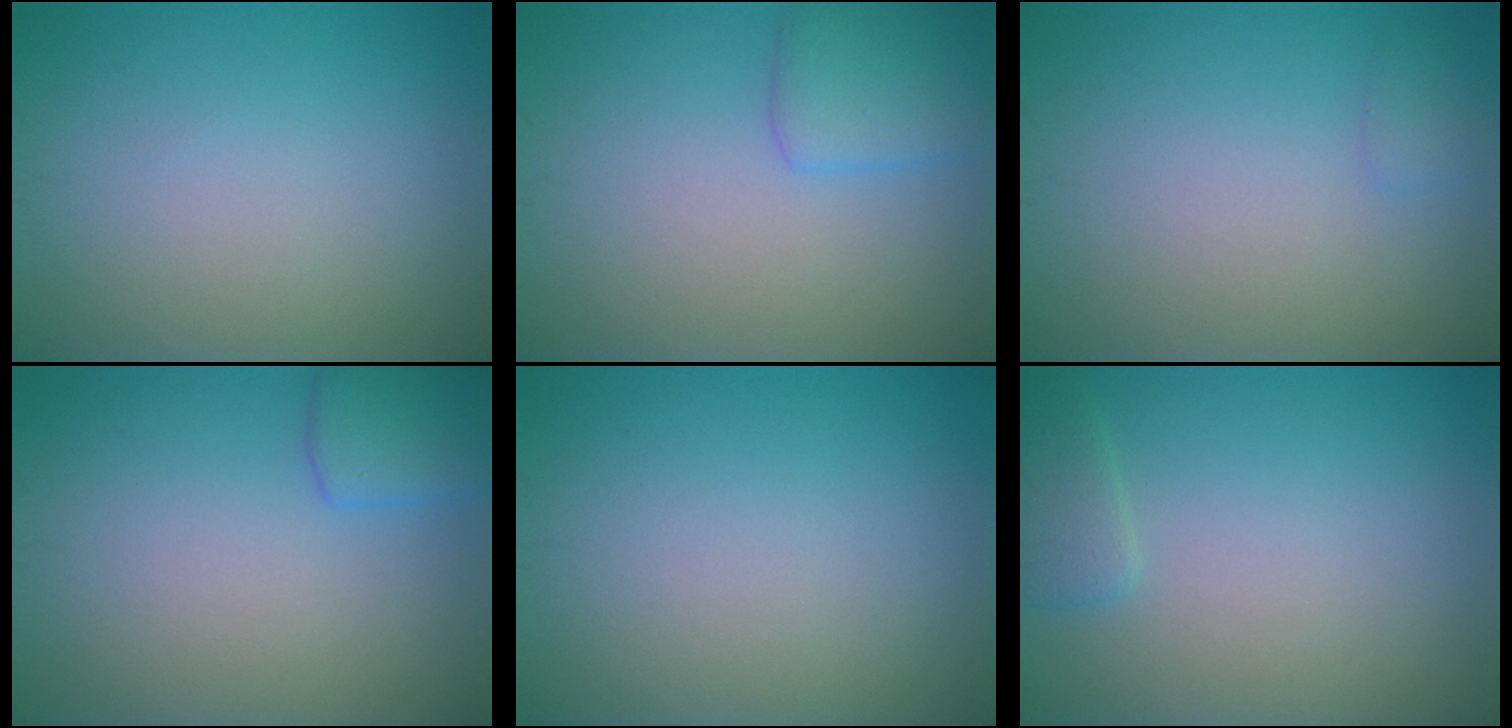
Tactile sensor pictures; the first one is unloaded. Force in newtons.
{"total": 2.7, "press": 2.7, "slide": 0.0}
{"total": 0.7, "press": 0.7, "slide": 0.0}
{"total": 2.6, "press": 2.6, "slide": 0.1}
{"total": 0.0}
{"total": 1.6, "press": 1.5, "slide": 0.2}